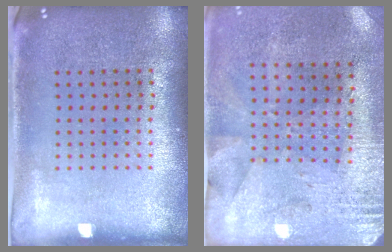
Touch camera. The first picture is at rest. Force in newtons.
{"total": 2.8, "press": 2.2, "slide": 1.6}